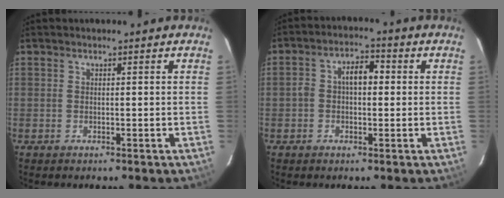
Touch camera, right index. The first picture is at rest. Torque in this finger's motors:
{"motor_torque": [0.12, -0.07, 0.34, 0.09]}